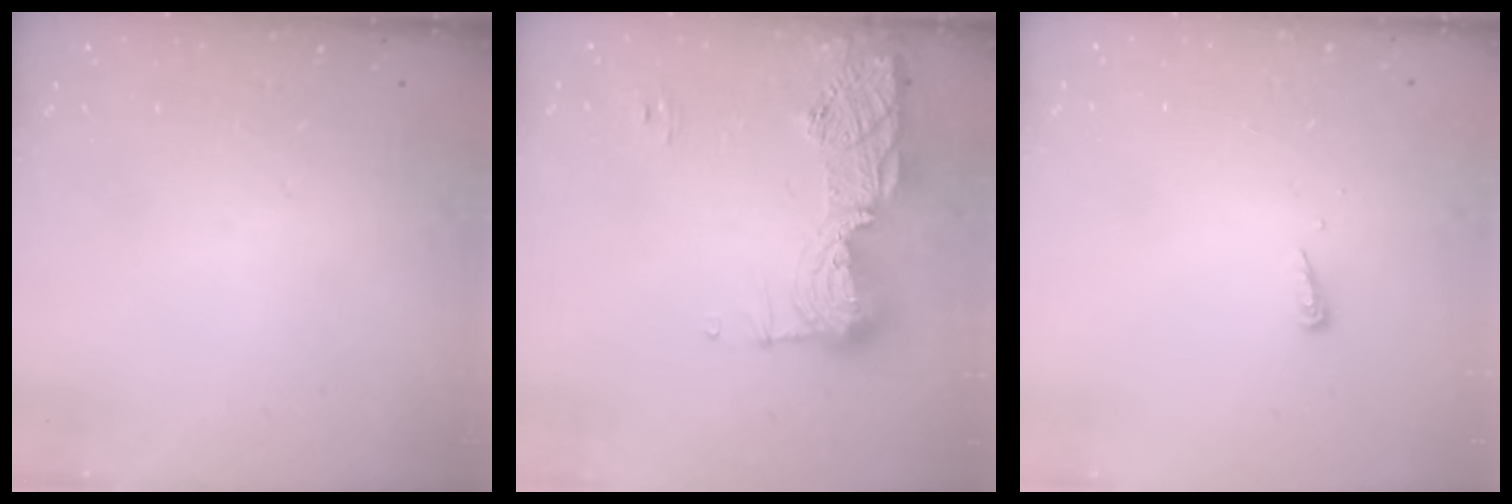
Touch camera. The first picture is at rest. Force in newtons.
{"total": 14.7, "press": 14.7, "slide": 1.4}
{"total": 3.9, "press": 3.9, "slide": 0.5}